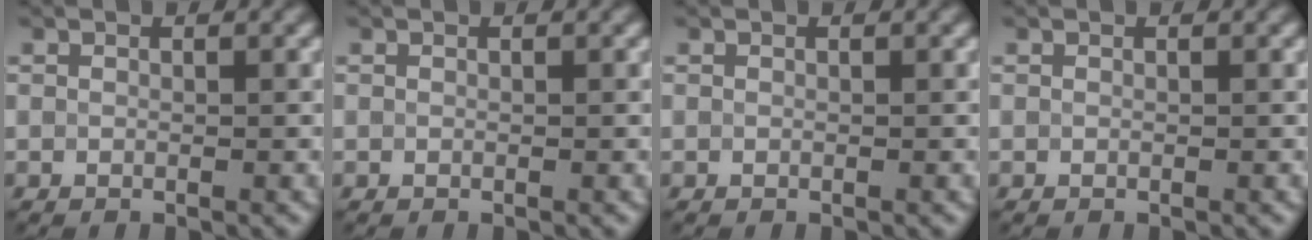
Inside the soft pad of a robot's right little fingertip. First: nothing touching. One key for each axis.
{"total": 0.0}
{"total": 0.0}
{"total": 0.0}